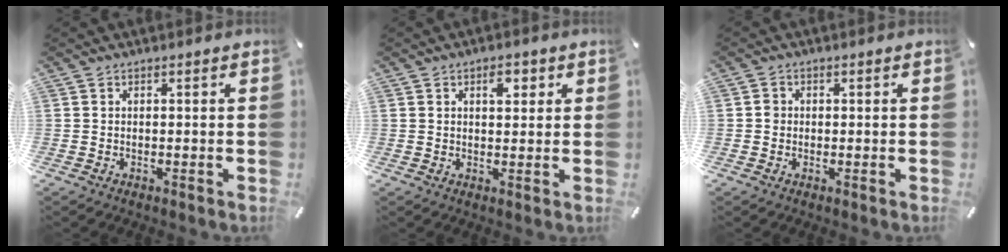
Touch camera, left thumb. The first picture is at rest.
{"total": 3.7, "force": [1.5, 2.2, 2.6], "torque": [-0.024, -0.006, 0.018]}
{"total": 1.4, "force": [-0.2, 1.3, 0.5], "torque": [-0.009, 0.006, -0.006]}